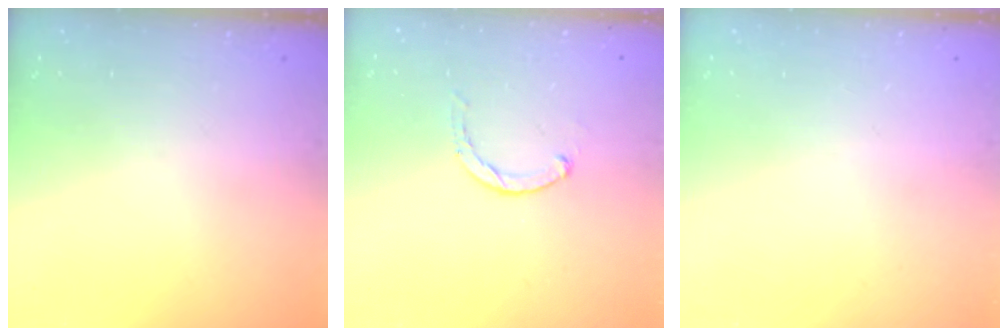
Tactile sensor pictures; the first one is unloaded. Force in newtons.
{"total": 0.6, "press": 0.6, "slide": 0.2}
{"total": 0.0}